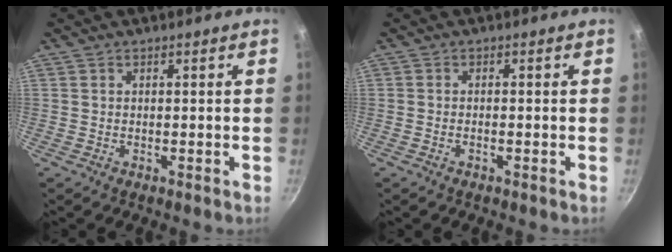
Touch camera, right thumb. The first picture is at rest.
{"total": 0.8, "force": [-0.5, 0.2, 0.6], "torque": [-0.019, 0.005, -0.014]}